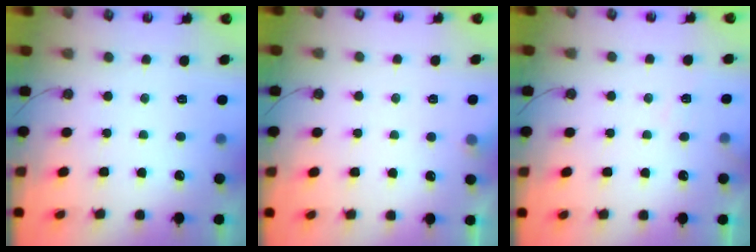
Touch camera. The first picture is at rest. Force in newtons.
{"total": 2.6, "press": 2.5, "slide": 0.5}
{"total": 5.4, "press": 5.3, "slide": 0.8}